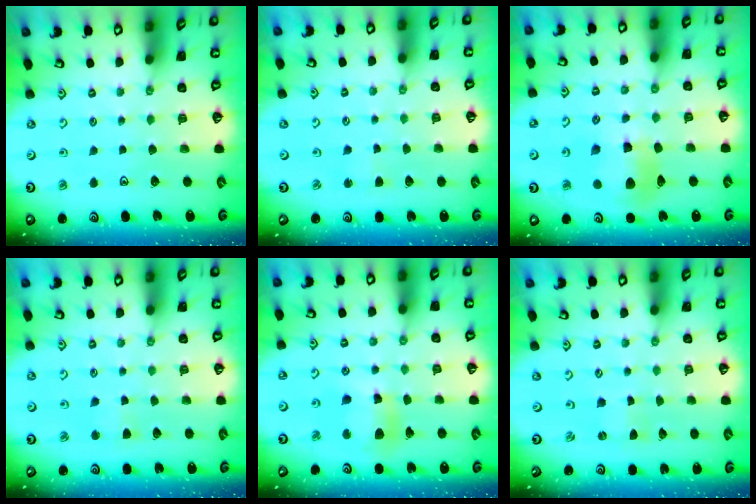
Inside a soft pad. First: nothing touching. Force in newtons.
{"total": 1.6, "press": 1.5, "slide": 0.3}
{"total": 11.2, "press": 11.1, "slide": 1.6}
{"total": 2.4, "press": 2.4, "slide": 0.5}
{"total": 11.5, "press": 11.2, "slide": 2.5}
{"total": 0.0}